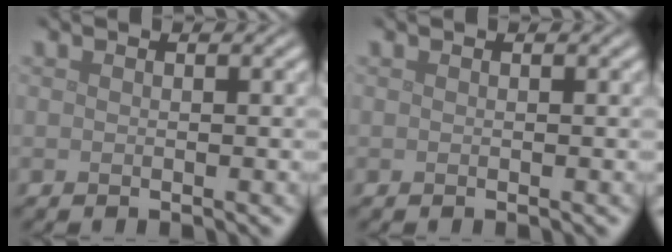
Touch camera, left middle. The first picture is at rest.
{"total": 0.0}